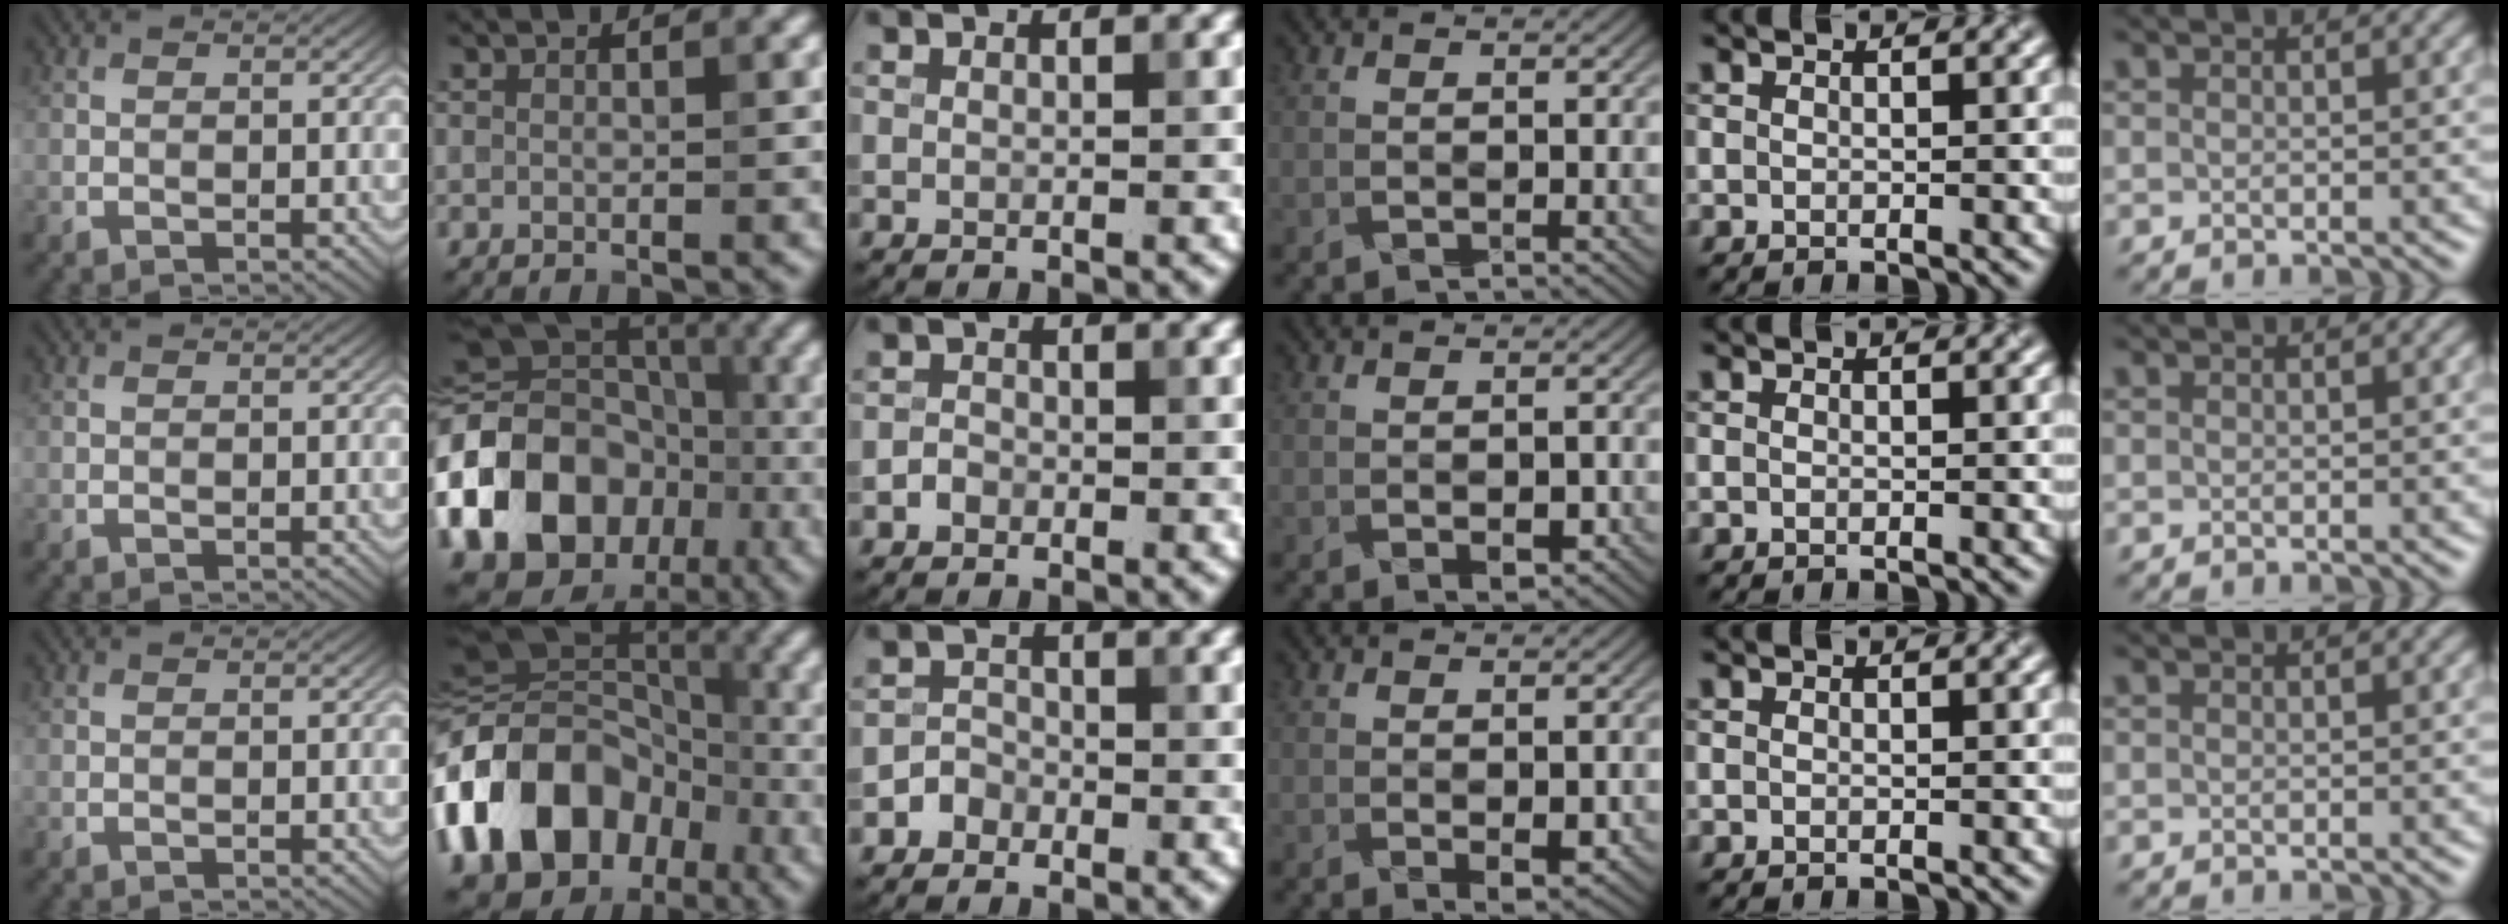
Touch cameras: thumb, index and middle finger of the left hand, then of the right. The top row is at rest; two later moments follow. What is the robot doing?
{"motion": "fold", "object": "napkin"}